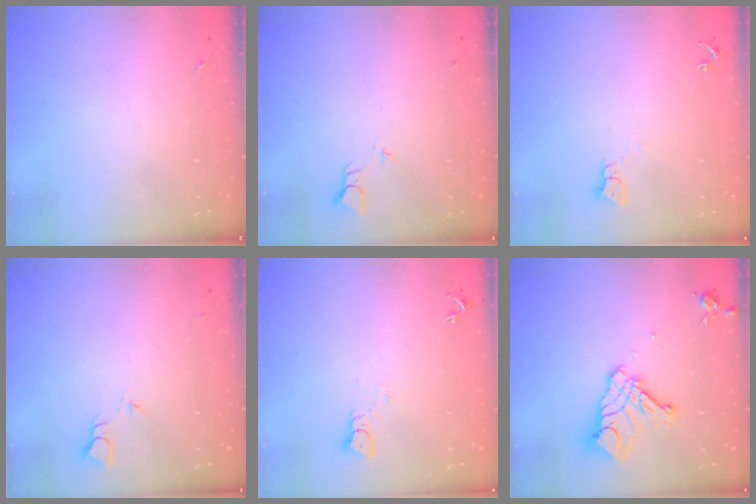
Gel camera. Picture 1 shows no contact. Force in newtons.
{"total": 1.9, "press": 1.9, "slide": 0.1}
{"total": 2.3, "press": 2.3, "slide": 0.2}
{"total": 2.0, "press": 2.0, "slide": 0.1}
{"total": 2.4, "press": 2.4, "slide": 0.2}
{"total": 14.6, "press": 14.6, "slide": 1.5}